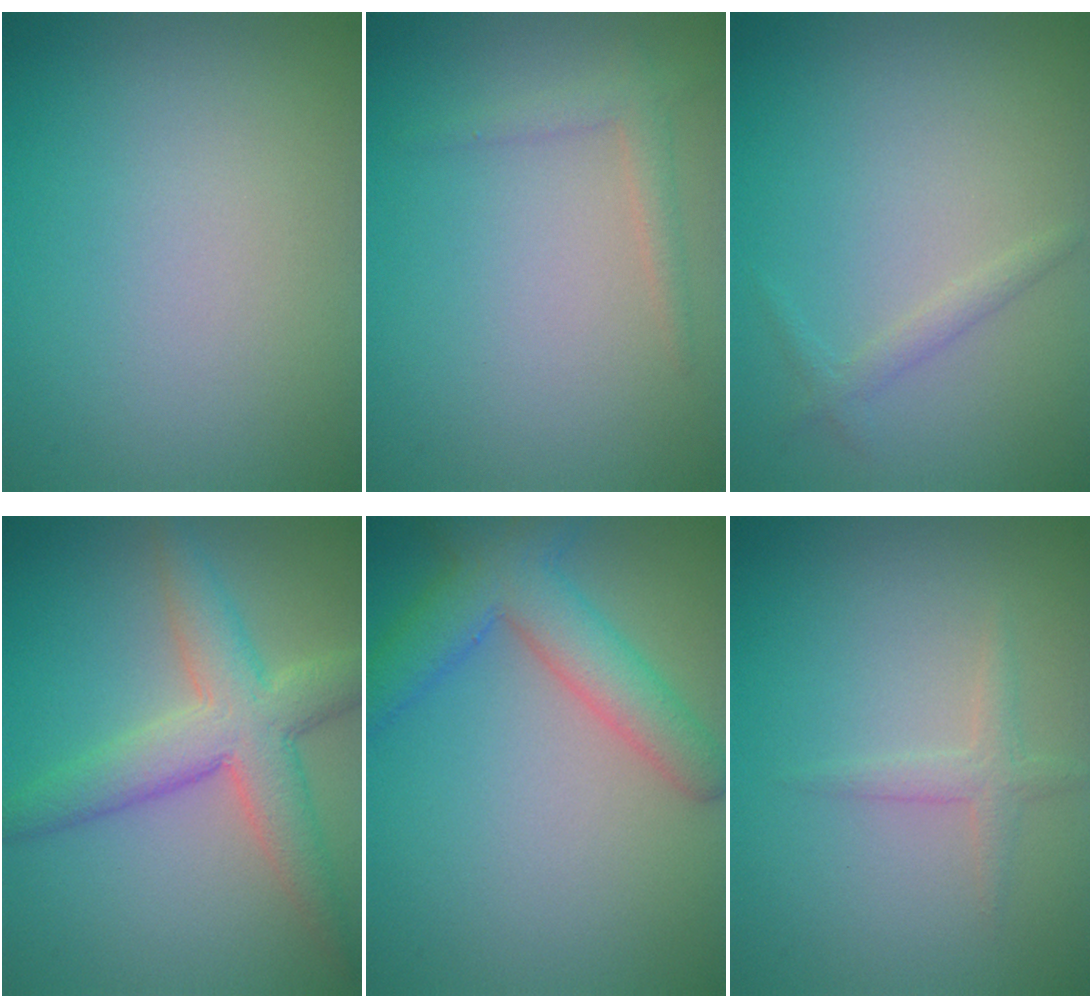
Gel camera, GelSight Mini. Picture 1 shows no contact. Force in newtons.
{"total": 1.5, "press": 1.4, "slide": 0.1}
{"total": 1.1, "press": 1.1, "slide": 0.0}
{"total": 6.1, "press": 6.1, "slide": 0.1}
{"total": 5.3, "press": 5.3, "slide": 0.2}
{"total": 1.5, "press": 1.5, "slide": 0.1}